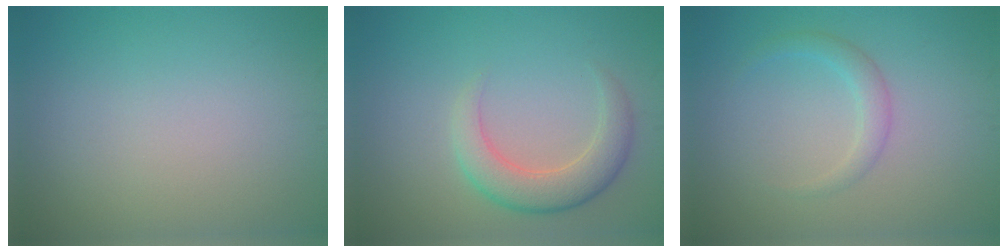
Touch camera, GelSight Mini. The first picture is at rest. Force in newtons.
{"total": 4.0, "press": 4.0, "slide": 0.3}
{"total": 1.7, "press": 1.7, "slide": 0.0}